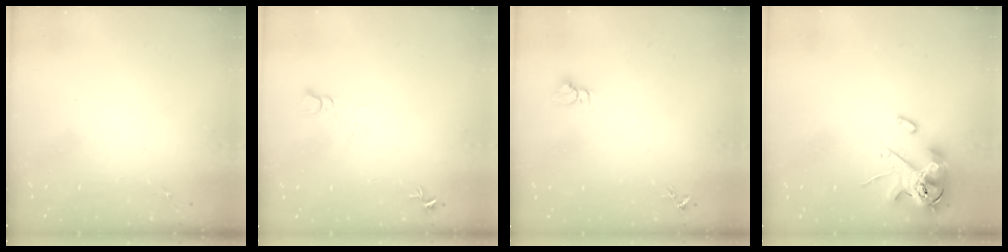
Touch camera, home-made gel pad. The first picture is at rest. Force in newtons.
{"total": 3.7, "press": 3.7, "slide": 0.3}
{"total": 3.0, "press": 3.0, "slide": 0.1}
{"total": 13.9, "press": 13.7, "slide": 2.4}